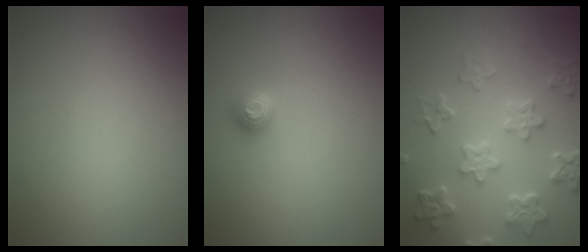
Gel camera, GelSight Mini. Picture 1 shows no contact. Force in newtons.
{"total": 1.1, "press": 1.1, "slide": 0.4}
{"total": 5.8, "press": 4.5, "slide": 3.6}